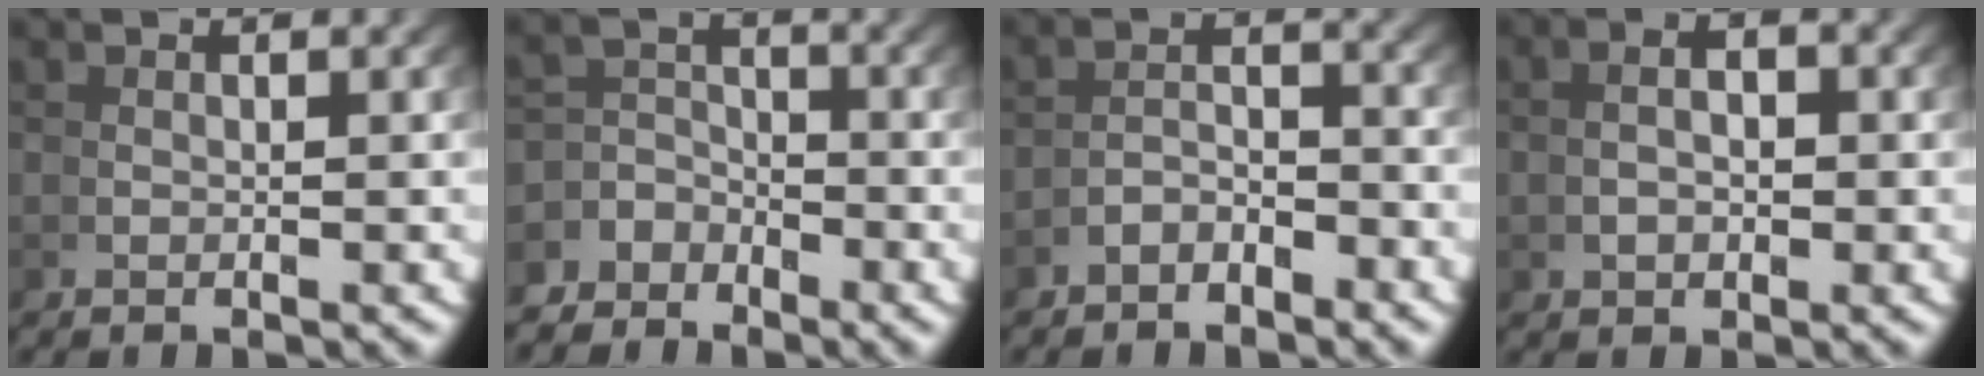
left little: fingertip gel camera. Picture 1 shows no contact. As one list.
[{"total": 3.8, "force": [-2.1, 3.1, 1.1], "torque": [-0.011, -0.009, -0.040]}, {"total": 2.3, "force": [-2.1, 0.7, 0.8], "torque": [0.003, 0.000, -0.040]}, {"total": 2.2, "force": [0.2, 1.1, 1.9], "torque": [-0.021, 0.004, 0.004]}]